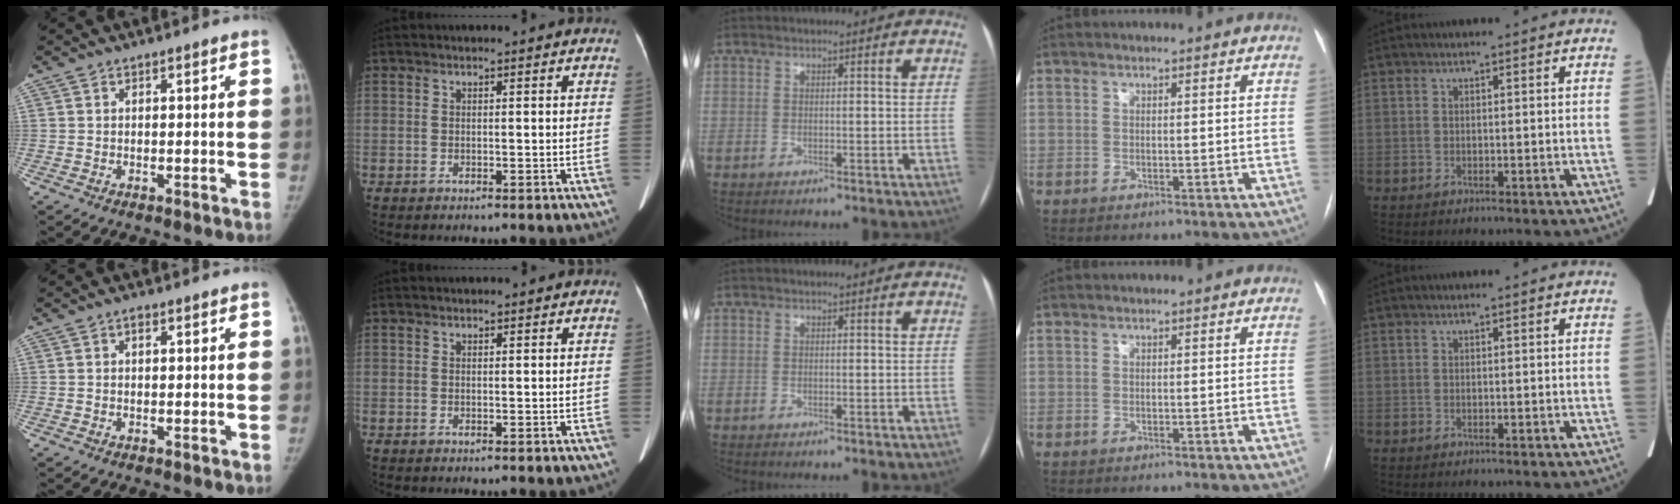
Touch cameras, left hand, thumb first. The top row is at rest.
{"thumb": {"total": 1.1, "force": [0.1, 0.8, 0.8], "torque": [-0.005, 0.002, -0.001]}, "index": {"total": 0.6, "force": [0.3, 0.3, 0.4], "torque": [-0.004, -0.003, 0.002]}}